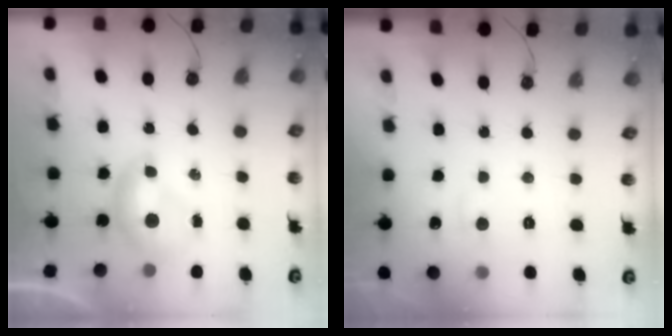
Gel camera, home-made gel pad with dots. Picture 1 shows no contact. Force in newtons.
{"total": 1.3, "press": 1.2, "slide": 0.5}